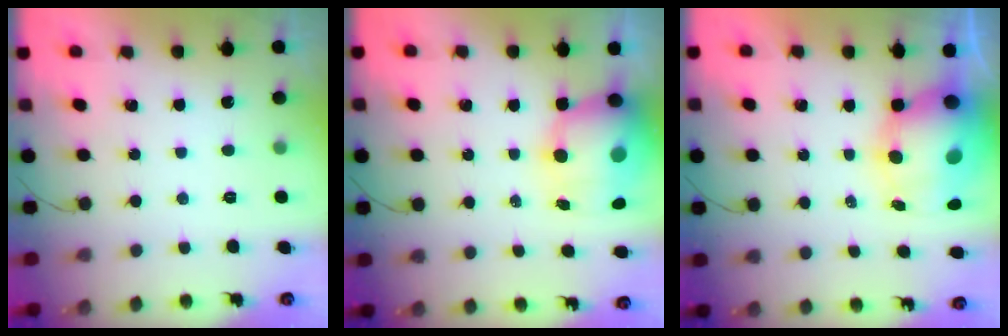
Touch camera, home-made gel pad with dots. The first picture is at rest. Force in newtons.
{"total": 14.1, "press": 13.6, "slide": 3.6}
{"total": 13.1, "press": 12.7, "slide": 3.1}